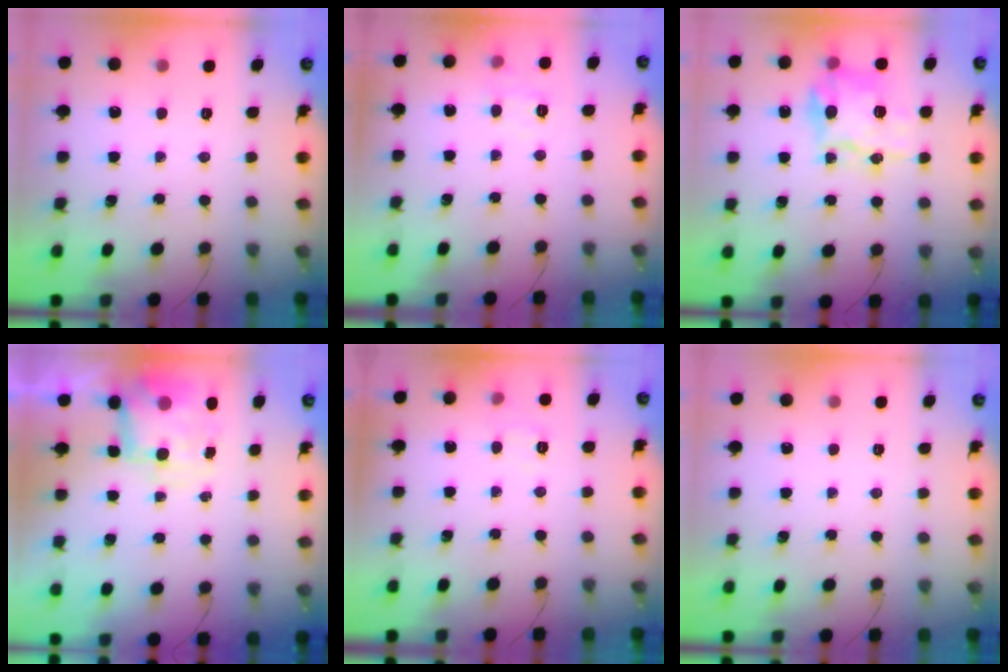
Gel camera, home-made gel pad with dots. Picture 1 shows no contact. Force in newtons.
{"total": 7.6, "press": 7.5, "slide": 1.6}
{"total": 15.8, "press": 15.7, "slide": 0.6}
{"total": 7.8, "press": 7.6, "slide": 1.7}
{"total": 6.4, "press": 6.2, "slide": 1.4}
{"total": 0.0}